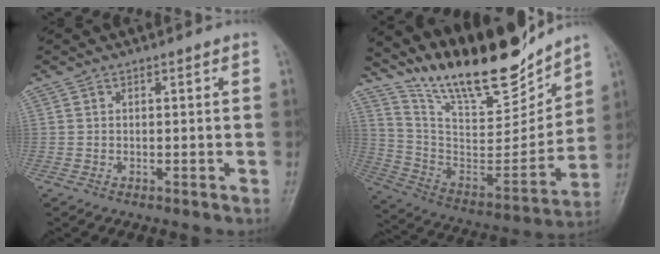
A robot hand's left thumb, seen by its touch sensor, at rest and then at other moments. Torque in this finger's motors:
{"motor_torque": [0.50, -0.21, 1.39, -1.38, 0.10]}